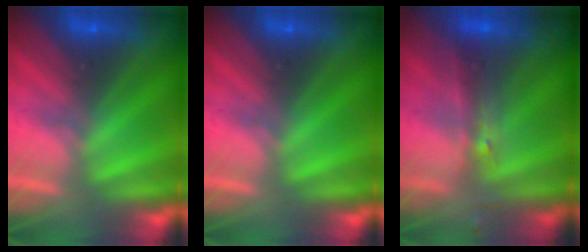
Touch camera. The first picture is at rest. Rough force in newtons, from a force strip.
{"total": 0.0}
{"total": 2.4}